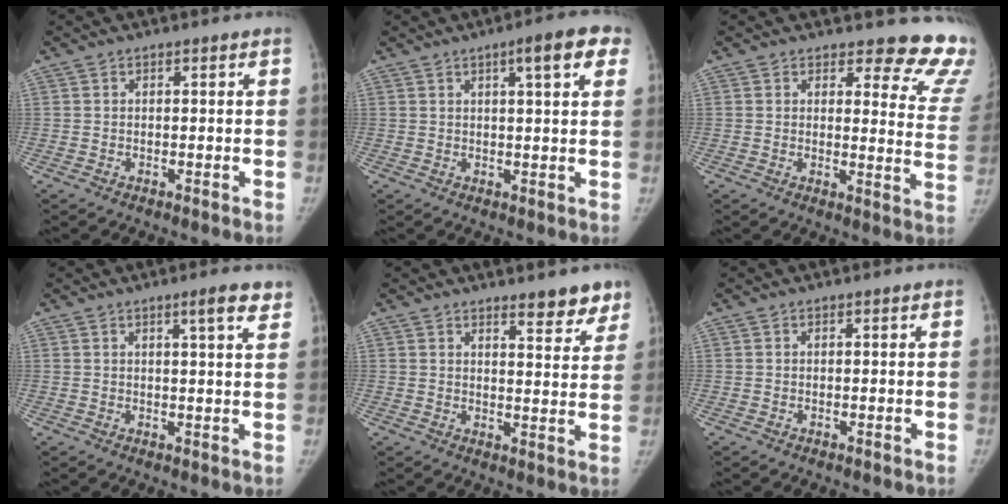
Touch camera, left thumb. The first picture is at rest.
{"total": 7.2, "force": [3.4, 1.6, 6.2], "torque": [-0.070, 0.000, 0.040]}
{"total": 14.5, "force": [13.6, 4.1, 2.9], "torque": [0.024, -0.139, 0.116]}
{"total": 4.7, "force": [3.0, 0.5, 3.6], "torque": [-0.041, -0.015, 0.039]}
{"total": 6.6, "force": [5.2, 2.1, 3.4], "torque": [-0.012, -0.035, 0.064]}
{"total": 0.0}